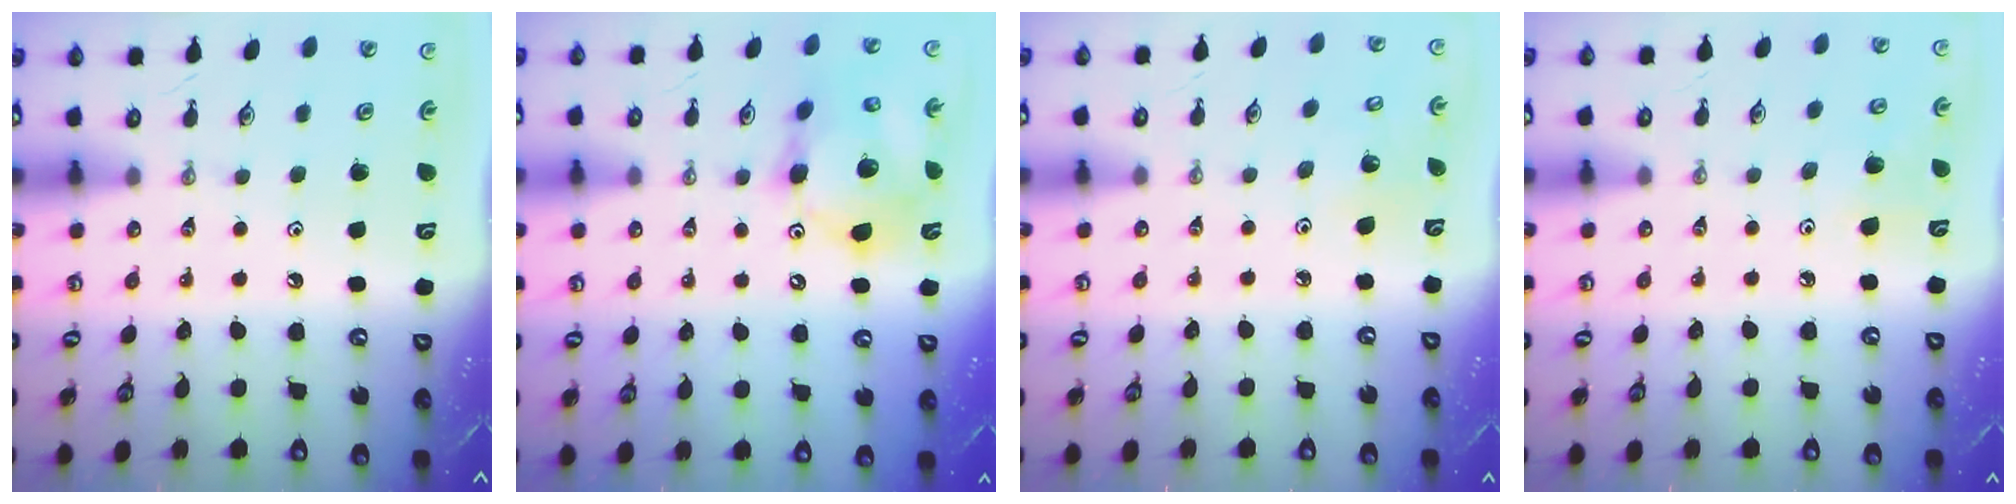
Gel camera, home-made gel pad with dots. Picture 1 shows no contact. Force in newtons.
{"total": 14.1, "press": 13.9, "slide": 2.5}
{"total": 3.2, "press": 3.1, "slide": 0.4}
{"total": 6.8, "press": 6.6, "slide": 1.5}